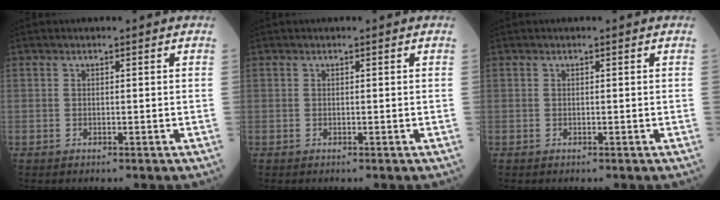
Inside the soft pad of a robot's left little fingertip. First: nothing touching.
{"total": 0.0}
{"total": 0.0}